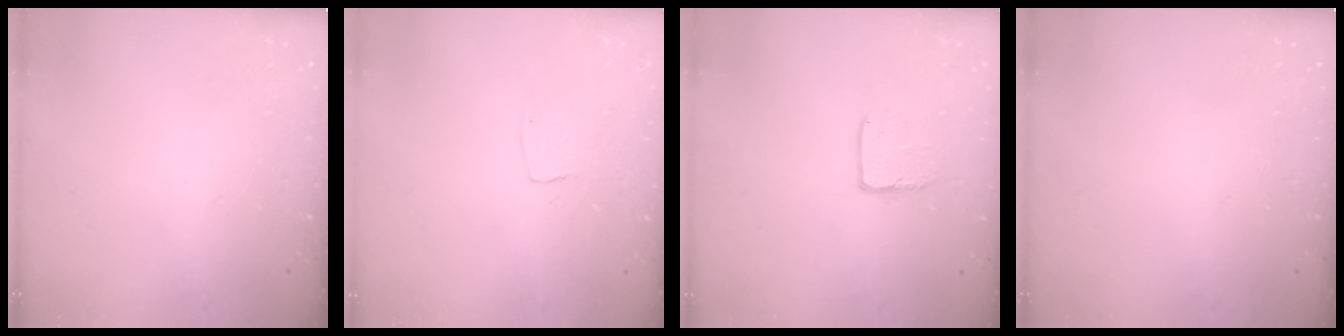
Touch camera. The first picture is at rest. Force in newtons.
{"total": 2.6, "press": 2.6, "slide": 0.1}
{"total": 5.1, "press": 5.0, "slide": 0.4}
{"total": 0.0}